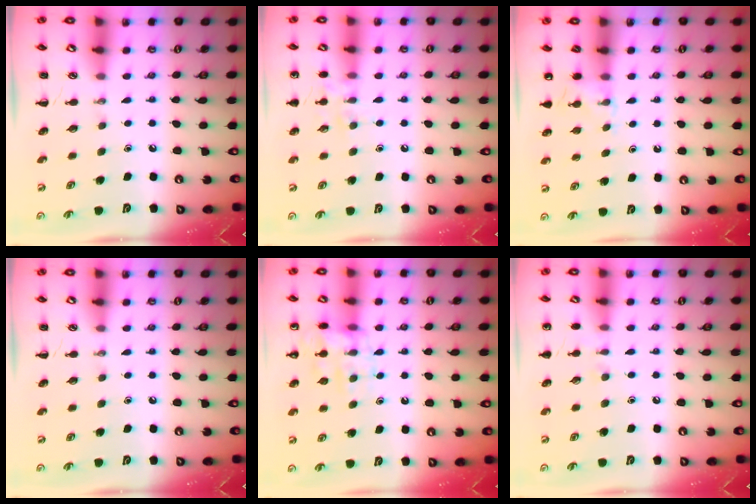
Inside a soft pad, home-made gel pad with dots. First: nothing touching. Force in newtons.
{"total": 7.9, "press": 7.7, "slide": 1.9}
{"total": 5.7, "press": 5.4, "slide": 1.8}
{"total": 0.0}
{"total": 12.0, "press": 12.0, "slide": 0.6}
{"total": 5.5, "press": 5.2, "slide": 1.8}